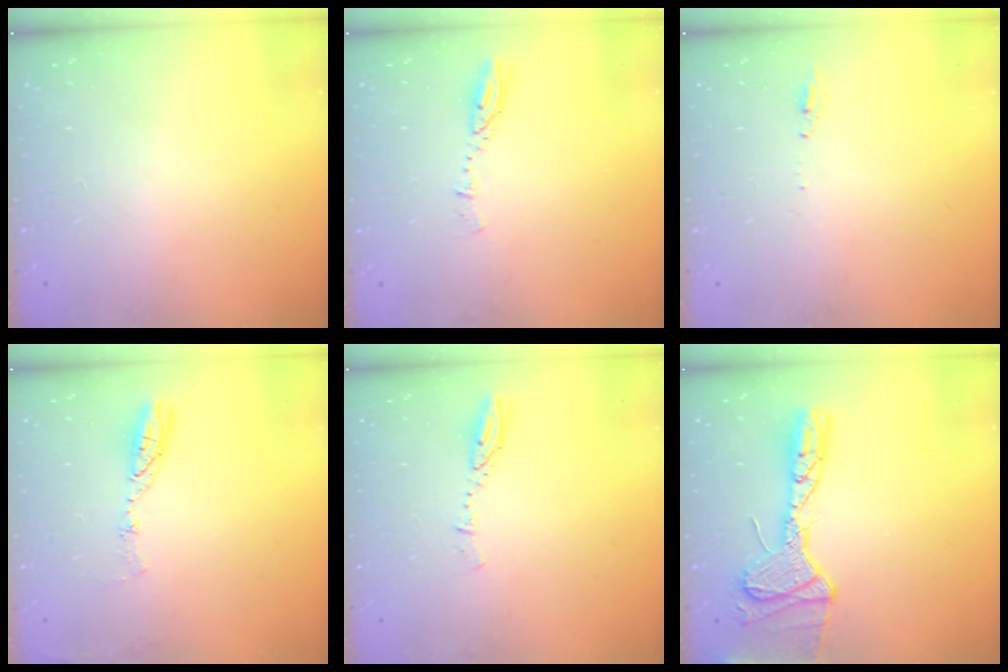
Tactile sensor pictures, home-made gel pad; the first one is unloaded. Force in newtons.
{"total": 3.8, "press": 3.8, "slide": 0.4}
{"total": 4.8, "press": 4.6, "slide": 1.6}
{"total": 5.9, "press": 5.8, "slide": 0.7}
{"total": 4.0, "press": 4.0, "slide": 0.3}
{"total": 16.8, "press": 16.1, "slide": 4.6}